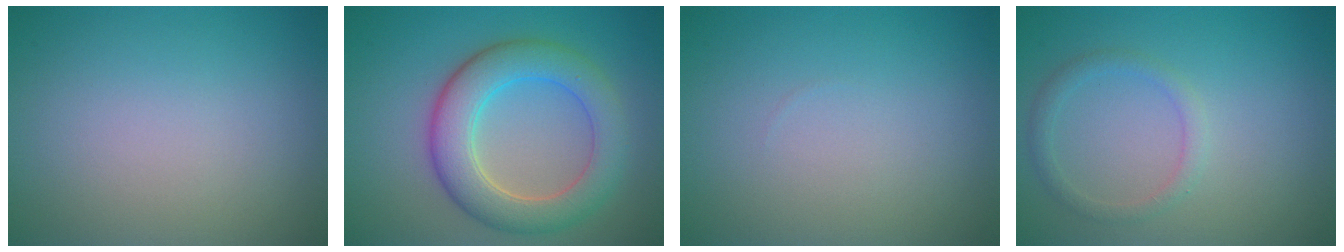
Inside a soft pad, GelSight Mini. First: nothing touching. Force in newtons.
{"total": 6.4, "press": 6.4, "slide": 0.3}
{"total": 0.0}
{"total": 1.5, "press": 1.5, "slide": 0.1}